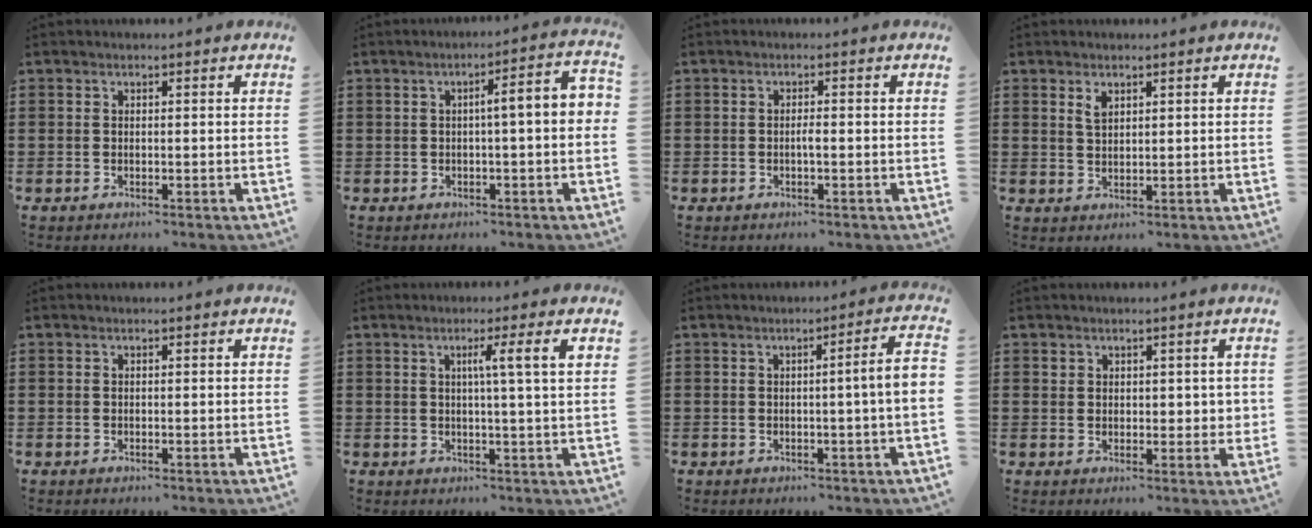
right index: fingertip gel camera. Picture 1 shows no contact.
{"total": 4.4, "force": [-0.3, 0.4, 4.4], "torque": [-0.079, 0.004, -0.011]}
{"total": 1.2, "force": [-0.3, 0.1, 1.1], "torque": [-0.022, -0.004, -0.005]}
{"total": 2.1, "force": [1.3, 1.1, 1.3], "torque": [-0.030, 0.003, 0.024]}
{"total": 0.0}
{"total": 4.8, "force": [1.3, -0.5, 4.6], "torque": [-0.082, -0.008, 0.015]}
{"total": 4.7, "force": [-0.1, -0.4, 4.7], "torque": [-0.074, -0.010, -0.005]}
{"total": 2.7, "force": [1.4, 2.1, 0.8], "torque": [-0.008, 0.007, 0.023]}